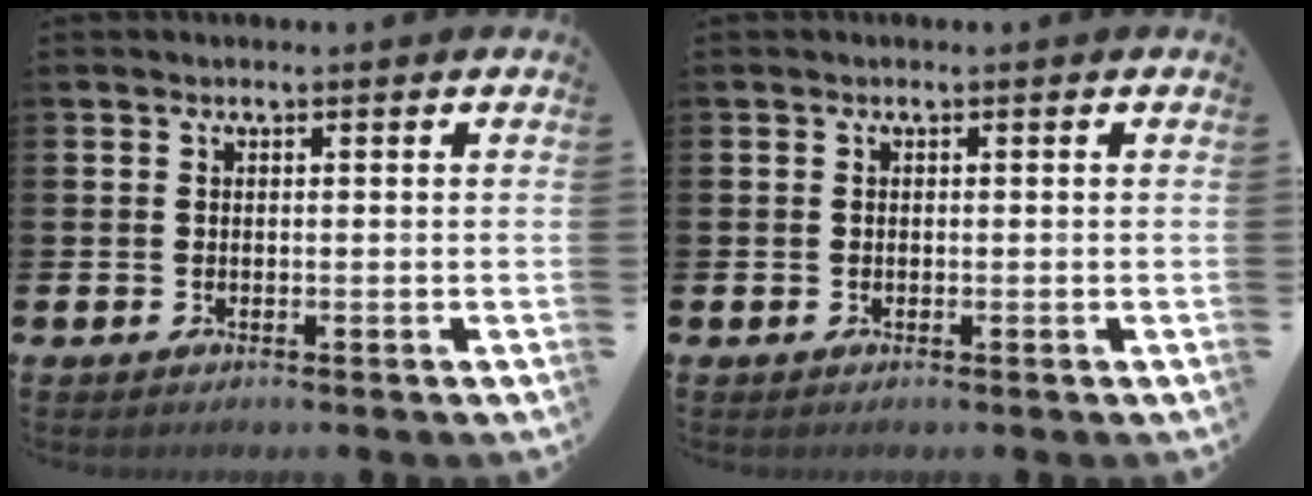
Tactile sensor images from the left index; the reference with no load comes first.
{"total": 0.0}